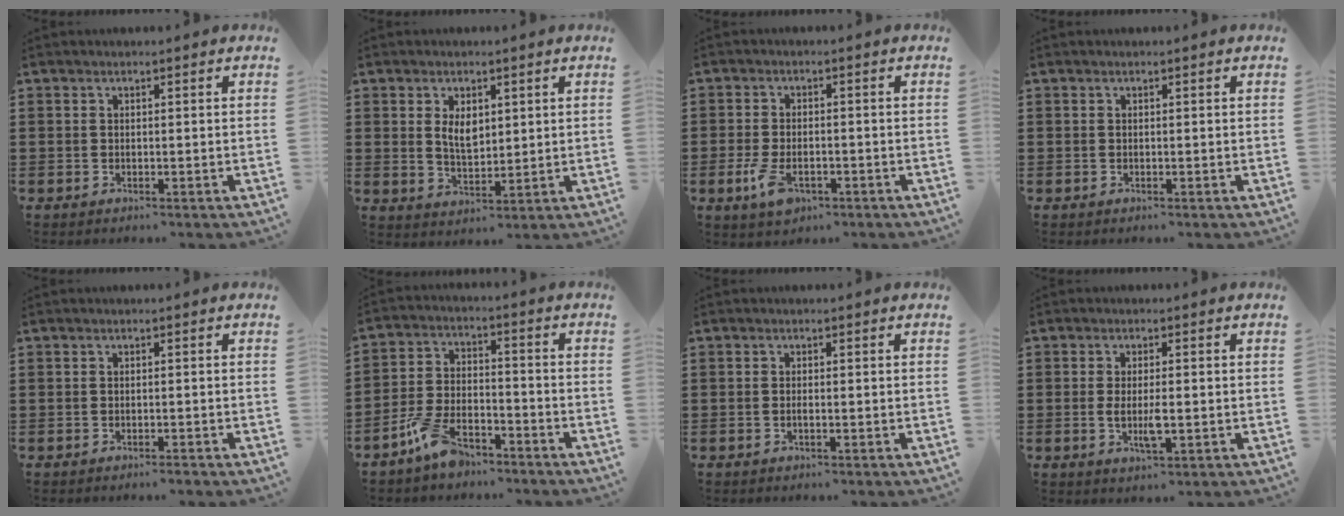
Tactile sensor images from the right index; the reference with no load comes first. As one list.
[{"total": 4.0, "force": [1.3, 2.3, 3.0], "torque": [-0.057, 0.004, 0.021]}, {"total": 4.4, "force": [-1.9, 2.2, 3.3], "torque": [-0.083, -0.007, -0.040]}, {"total": 0.0}, {"total": 0.7, "force": [-0.7, -0.1, 0.3], "torque": [-0.008, -0.004, -0.014]}, {"total": 7.2, "force": [-5.8, 2.4, 3.5], "torque": [-0.088, 0.003, -0.114]}, {"total": 0.6, "force": [-0.3, 0.1, 0.5], "torque": [-0.010, -0.002, -0.005]}, {"total": 4.0, "force": [-0.7, 1.0, 3.8], "torque": [-0.079, -0.007, -0.016]}]